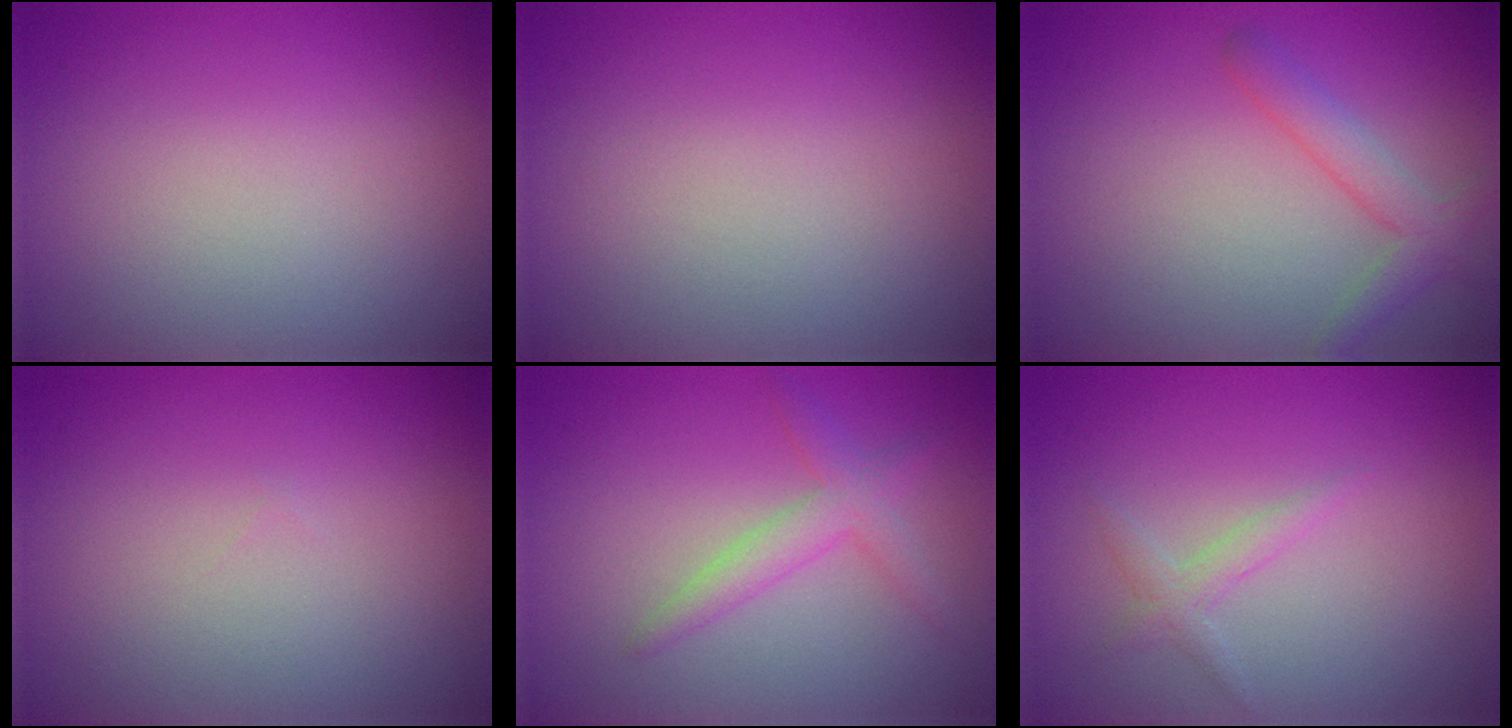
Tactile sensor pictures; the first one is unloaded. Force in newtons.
{"total": 0.0}
{"total": 2.3, "press": 2.3, "slide": 0.2}
{"total": 0.0}
{"total": 2.5, "press": 2.5, "slide": 0.1}
{"total": 1.3, "press": 1.3, "slide": 0.0}